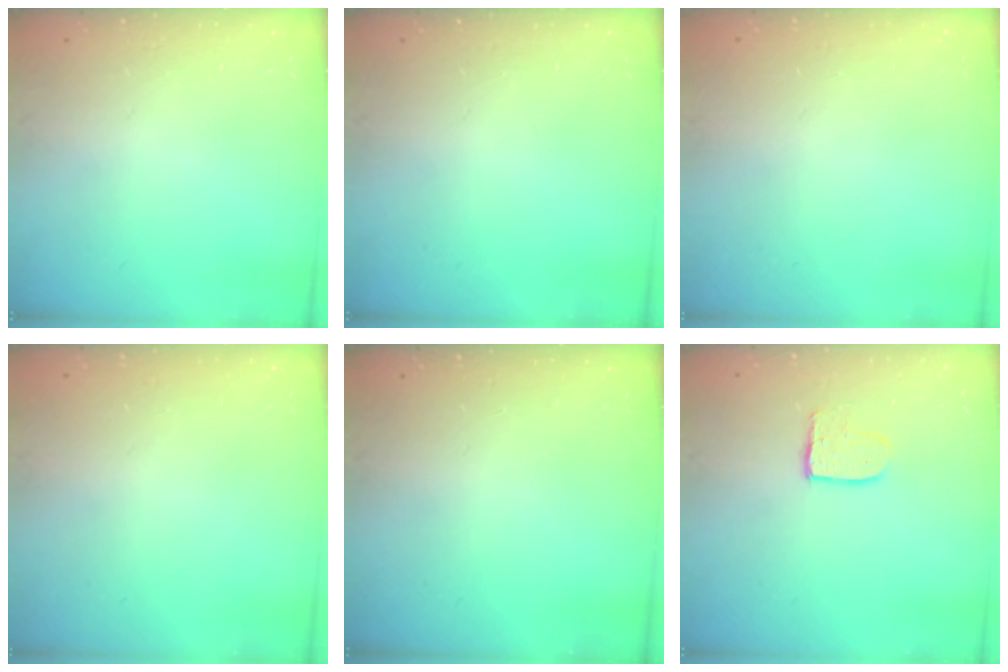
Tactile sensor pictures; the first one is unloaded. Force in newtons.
{"total": 0.0}
{"total": 0.0}
{"total": 0.0}
{"total": 0.0}
{"total": 5.5, "press": 5.5, "slide": 0.2}